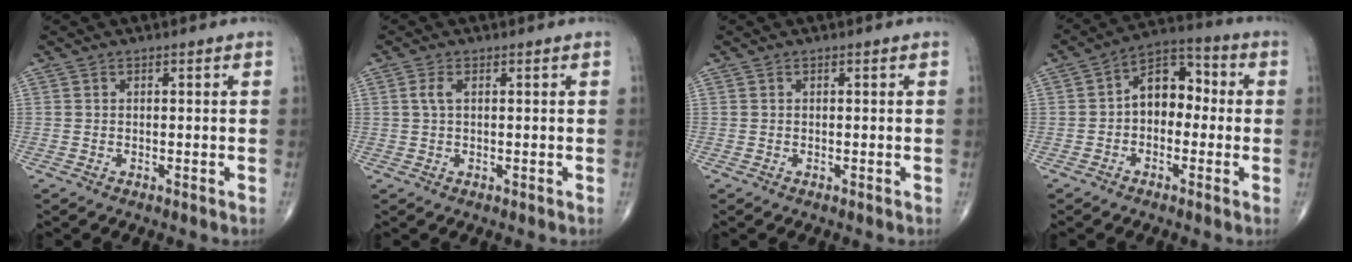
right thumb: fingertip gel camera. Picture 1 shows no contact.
{"total": 2.0, "force": [0.6, 1.0, 1.7], "torque": [-0.042, 0.008, 0.012]}
{"total": 0.0}
{"total": 9.4, "force": [-0.3, 6.4, 6.9], "torque": [-0.075, 0.038, -0.021]}